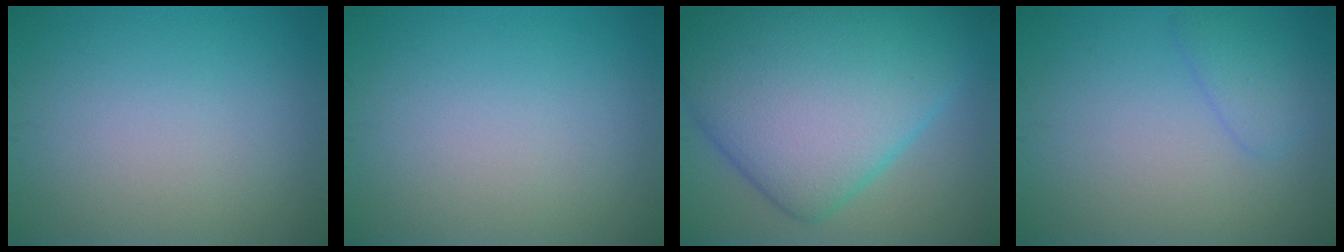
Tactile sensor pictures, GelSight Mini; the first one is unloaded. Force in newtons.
{"total": 0.0}
{"total": 14.2, "press": 14.2, "slide": 0.1}
{"total": 1.8, "press": 1.8, "slide": 0.2}